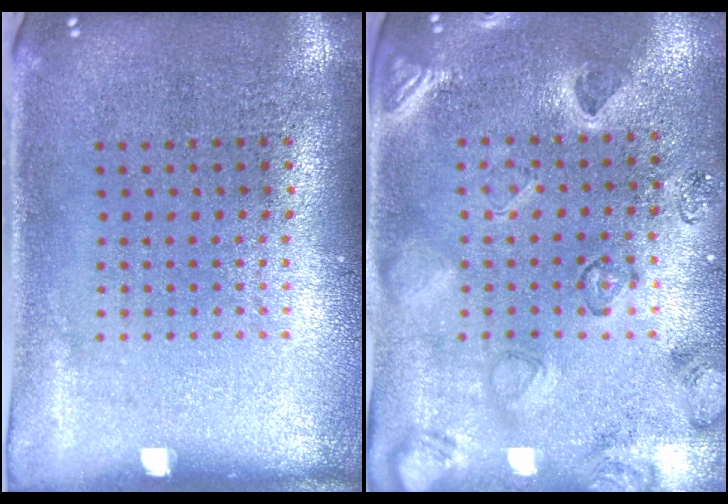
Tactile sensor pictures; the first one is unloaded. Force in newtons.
{"total": 2.3, "press": 2.1, "slide": 1.0}